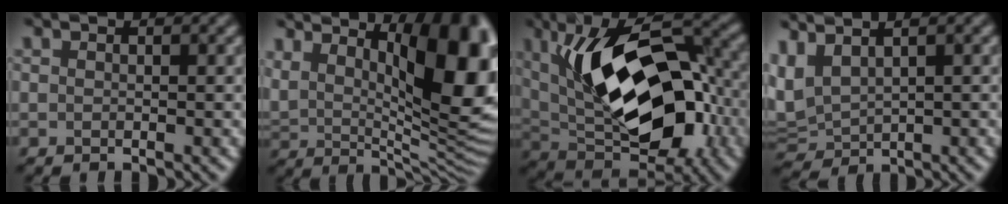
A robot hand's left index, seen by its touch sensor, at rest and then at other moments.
{"total": 16.1, "force": [6.1, 7.6, 12.9], "torque": [-0.167, 0.013, 0.098]}
{"total": 13.4, "force": [0.4, 6.8, 11.6], "torque": [-0.160, 0.009, -0.001]}
{"total": 4.0, "force": [1.9, 2.1, 2.9], "torque": [-0.078, 0.010, 0.042]}